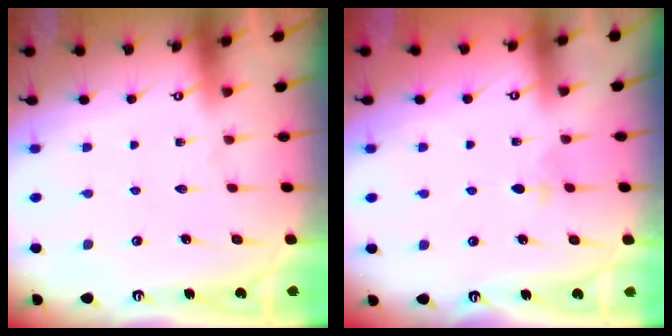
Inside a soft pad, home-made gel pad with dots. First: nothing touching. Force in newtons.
{"total": 1.9, "press": 1.9, "slide": 0.4}